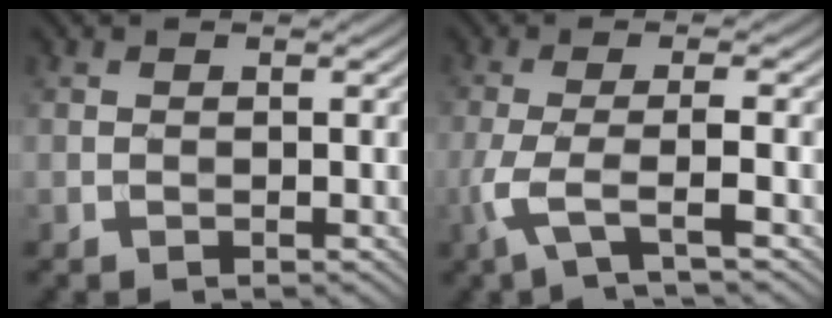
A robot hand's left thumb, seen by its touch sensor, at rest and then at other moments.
{"total": 4.9, "force": [-2.1, 0.8, 4.4], "torque": [-0.089, -0.002, -0.060]}